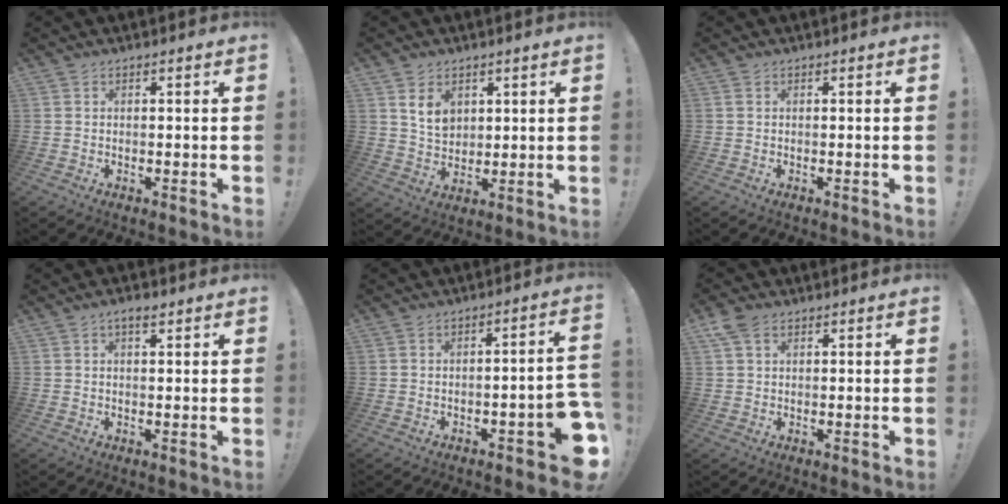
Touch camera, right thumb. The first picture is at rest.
{"total": 7.6, "force": [3.4, 5.6, 3.8], "torque": [-0.057, -0.013, 0.065]}
{"total": 0.0}
{"total": 2.6, "force": [1.5, 0.7, 2.0], "torque": [-0.027, -0.003, 0.022]}
{"total": 7.3, "force": [-3.6, 1.8, 6.1], "torque": [-0.081, 0.015, -0.056]}
{"total": 4.9, "force": [2.4, 3.1, 3.0], "torque": [-0.052, -0.002, 0.048]}